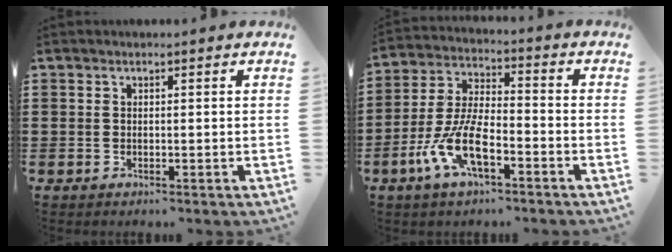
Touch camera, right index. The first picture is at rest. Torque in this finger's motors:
{"motor_torque": [2.14, 0.00, 0.98, 0.21]}